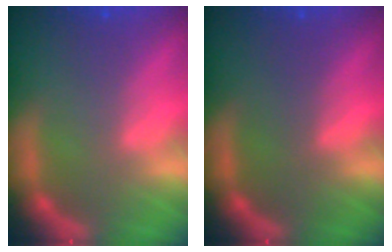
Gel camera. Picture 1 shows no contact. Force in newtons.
{"total": 0.0}